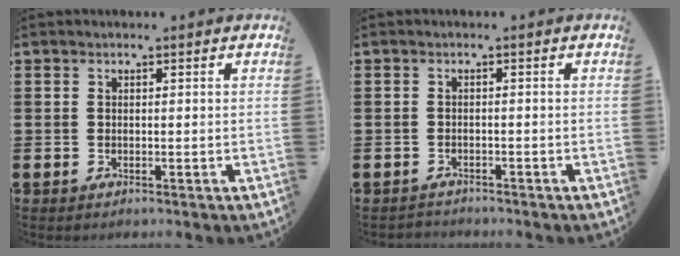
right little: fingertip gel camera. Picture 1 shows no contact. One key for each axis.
{"total": 0.9, "fx": -0.9, "fy": 0.1, "fz": -0.1, "tx": 0.000, "ty": 0.000, "tz": -0.019}